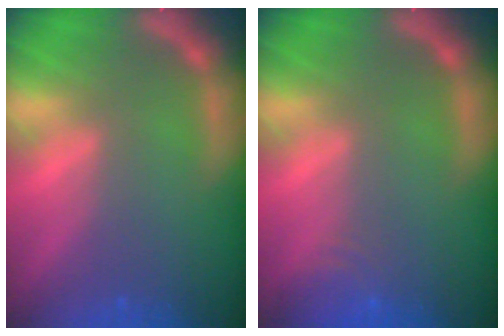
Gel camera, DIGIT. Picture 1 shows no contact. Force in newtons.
{"total": 3.0}